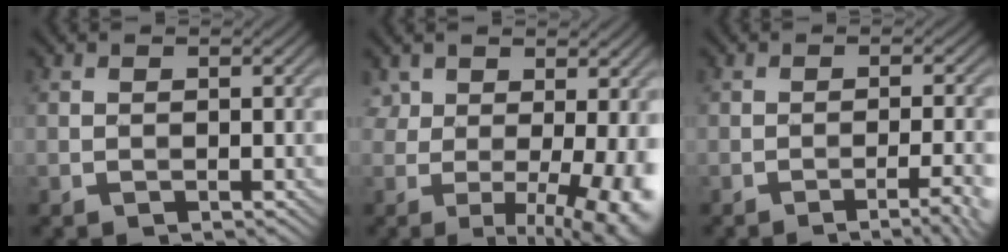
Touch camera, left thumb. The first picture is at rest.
{"total": 9.9, "force": [0.4, 4.8, 8.7], "torque": [-0.128, -0.004, 0.026]}
{"total": 5.2, "force": [-2.7, 1.0, 4.3], "torque": [-0.058, 0.010, -0.039]}